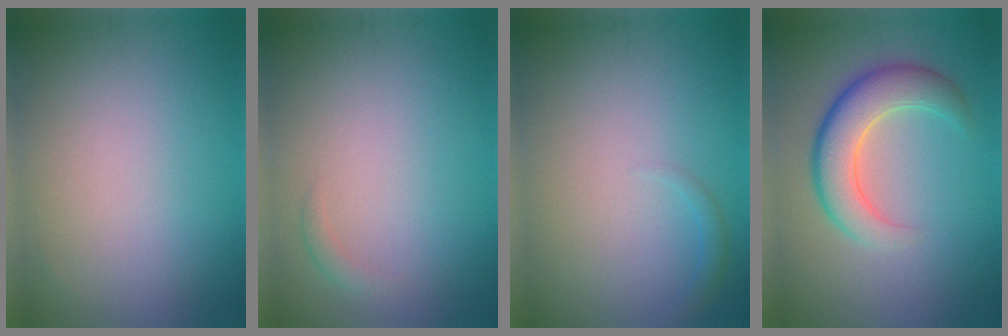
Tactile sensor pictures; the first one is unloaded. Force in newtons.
{"total": 0.9, "press": 0.9, "slide": 0.0}
{"total": 0.9, "press": 0.9, "slide": 0.1}
{"total": 6.0, "press": 5.9, "slide": 0.3}